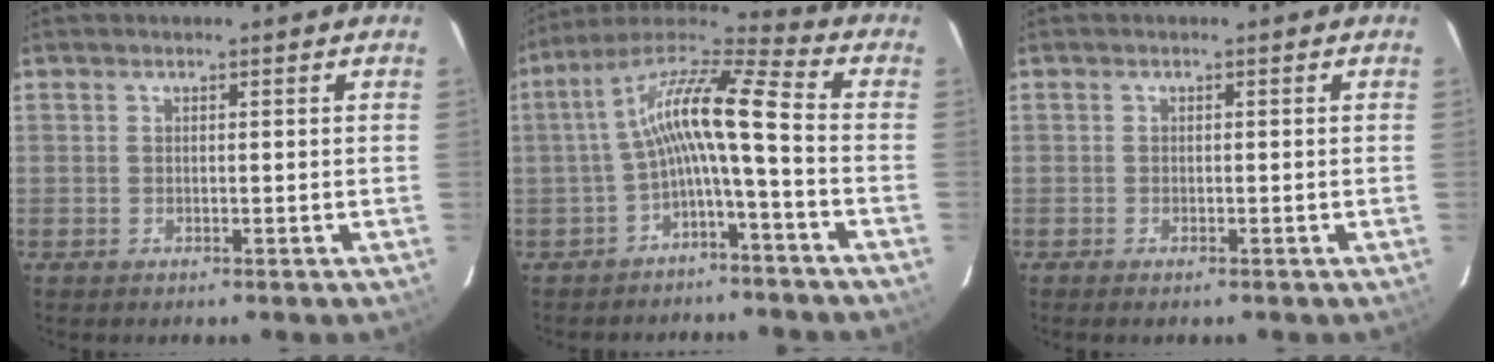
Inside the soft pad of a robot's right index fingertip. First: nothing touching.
{"total": 11.8, "force": [-2.2, 1.1, 11.6], "torque": [-0.234, 0.023, -0.048]}
{"total": 1.1, "force": [-0.9, 0.3, 0.5], "torque": [-0.011, -0.005, -0.016]}